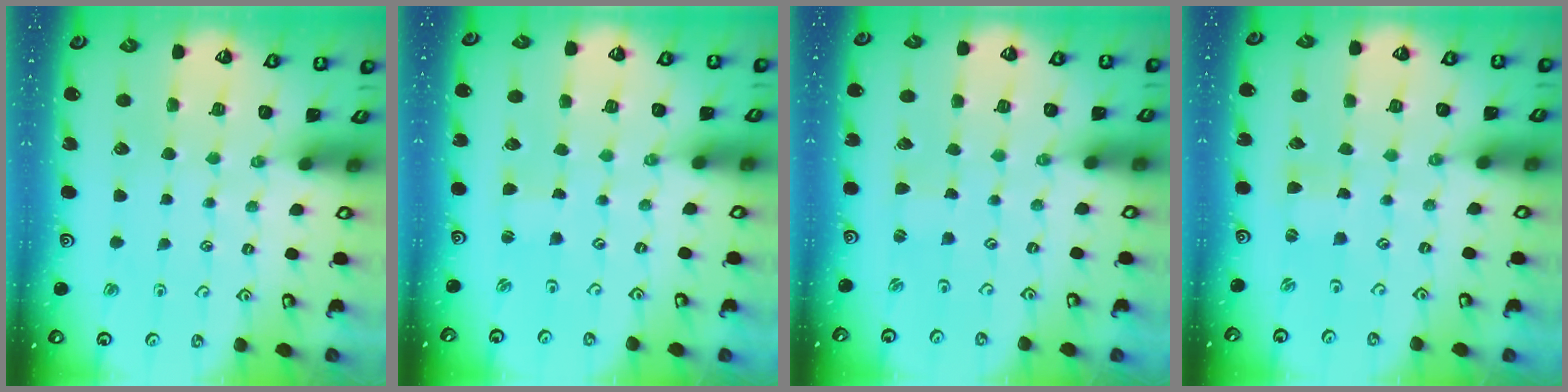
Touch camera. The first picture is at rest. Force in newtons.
{"total": 0.0}
{"total": 0.0}
{"total": 1.1, "press": 1.1, "slide": 0.2}